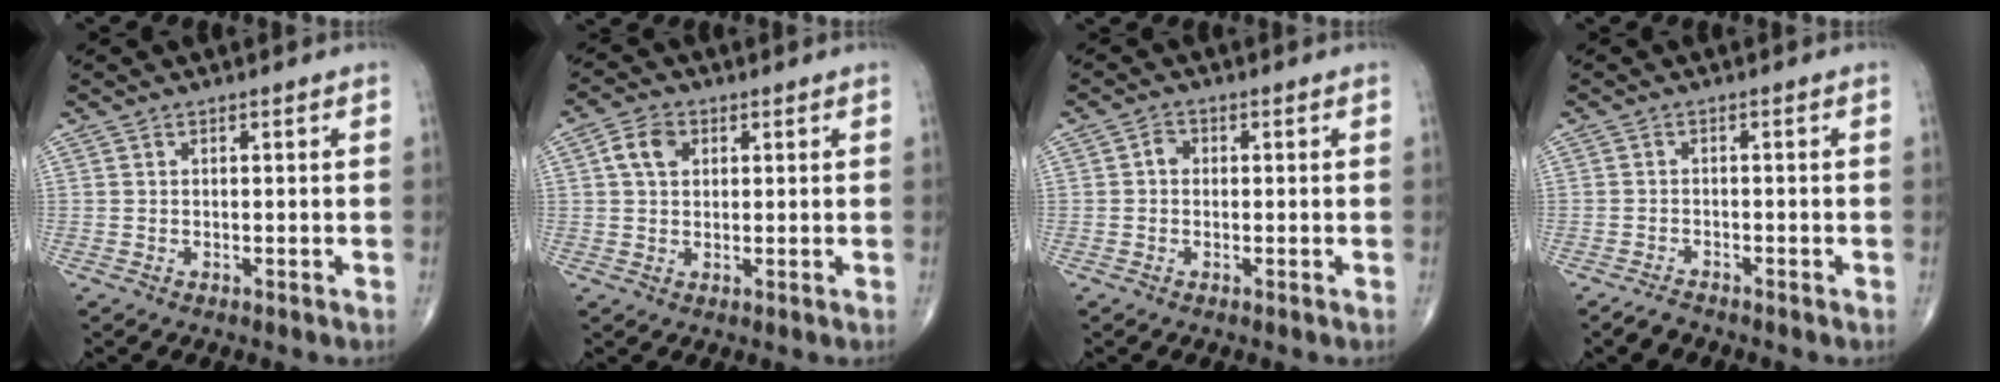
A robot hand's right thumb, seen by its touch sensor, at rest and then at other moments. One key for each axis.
{"total": 4.8, "fx": 1.4, "fy": 3.5, "fz": 3.0, "tx": -0.049, "ty": 0.006, "tz": 0.022}
{"total": 1.9, "fx": 0.0, "fy": 1.6, "fz": 1.0, "tx": -0.007, "ty": 0.007, "tz": -0.006}
{"total": 2.0, "fx": -1.8, "fy": 0.6, "fz": 0.5, "tx": -0.014, "ty": 0.003, "tz": -0.034}